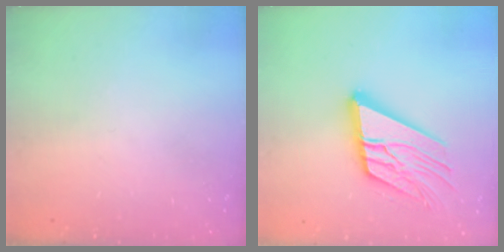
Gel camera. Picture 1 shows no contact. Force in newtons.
{"total": 17.6, "press": 17.5, "slide": 2.2}